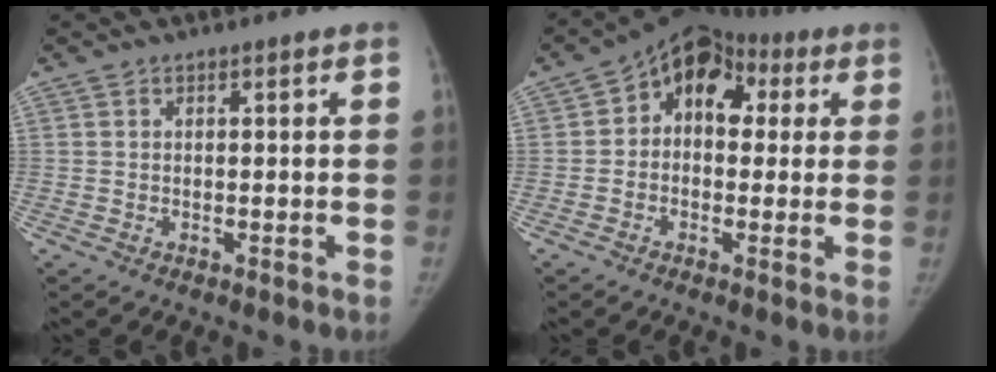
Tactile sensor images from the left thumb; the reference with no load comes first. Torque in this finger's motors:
{"motor_torque": [-0.26, 0.70, 0.03, 0.03, 0.06]}